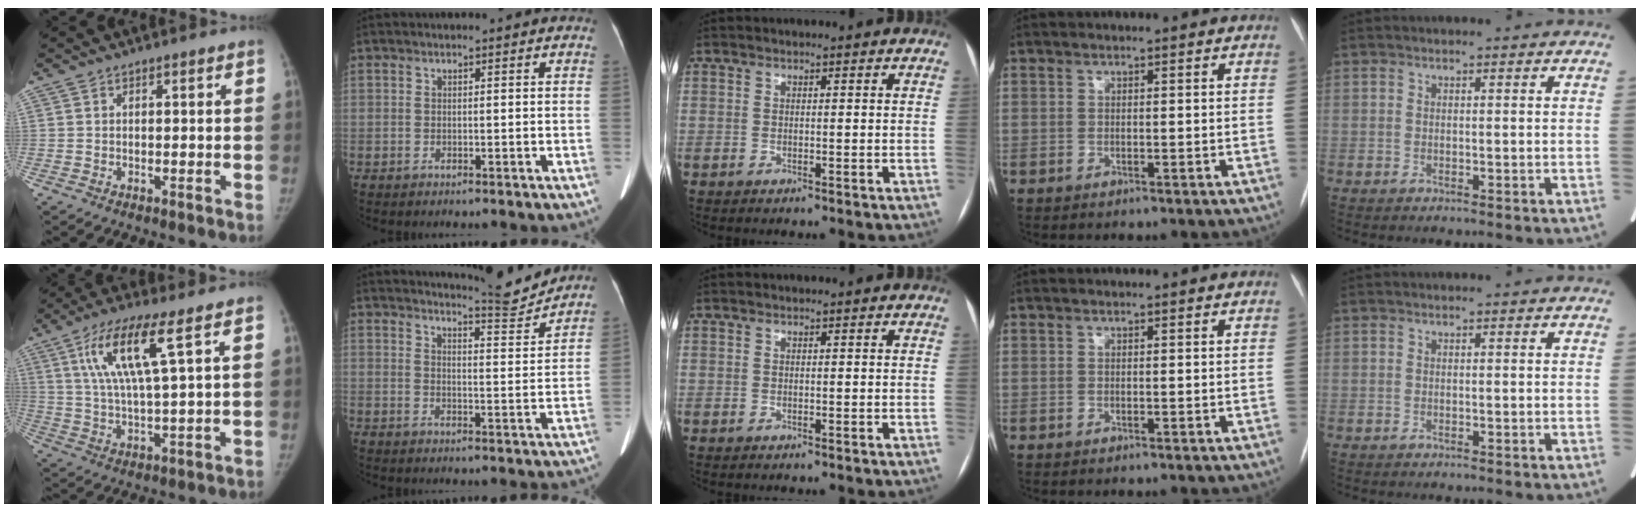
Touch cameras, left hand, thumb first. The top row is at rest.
{"thumb": {"total": 11.8, "force": [5.0, 1.8, 10.6], "torque": [-0.226, -0.013, 0.095]}, "index": {"total": 7.1, "force": [7.0, -0.9, 0.5], "torque": [-0.023, -0.029, 0.099]}}